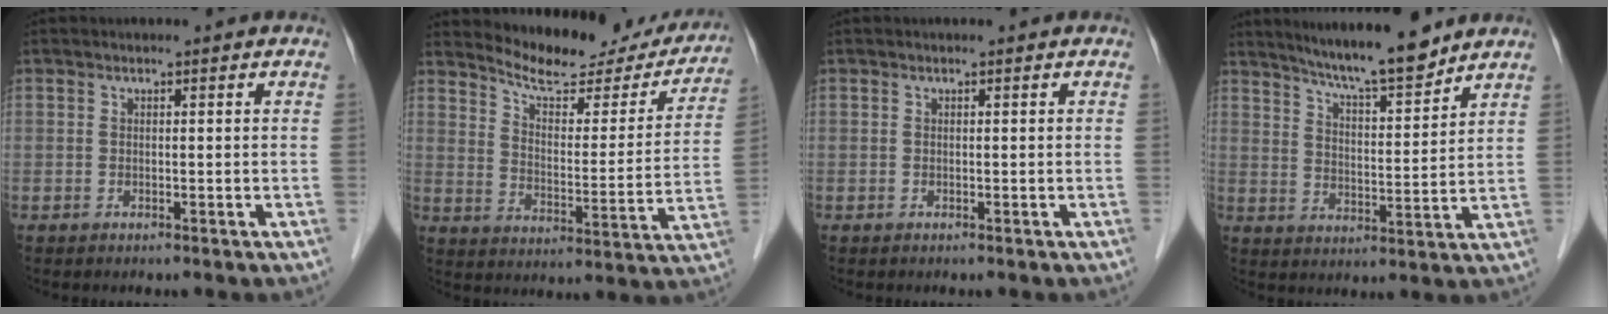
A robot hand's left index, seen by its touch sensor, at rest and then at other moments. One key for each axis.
{"total": 17.9, "fx": 16.6, "fy": 4.5, "fz": 4.9, "tx": -0.057, "ty": -0.031, "tz": 0.215}
{"total": 0.0}
{"total": 10.9, "fx": 9.7, "fy": 0.4, "fz": 5.0, "tx": -0.081, "ty": 0.000, "tz": 0.155}